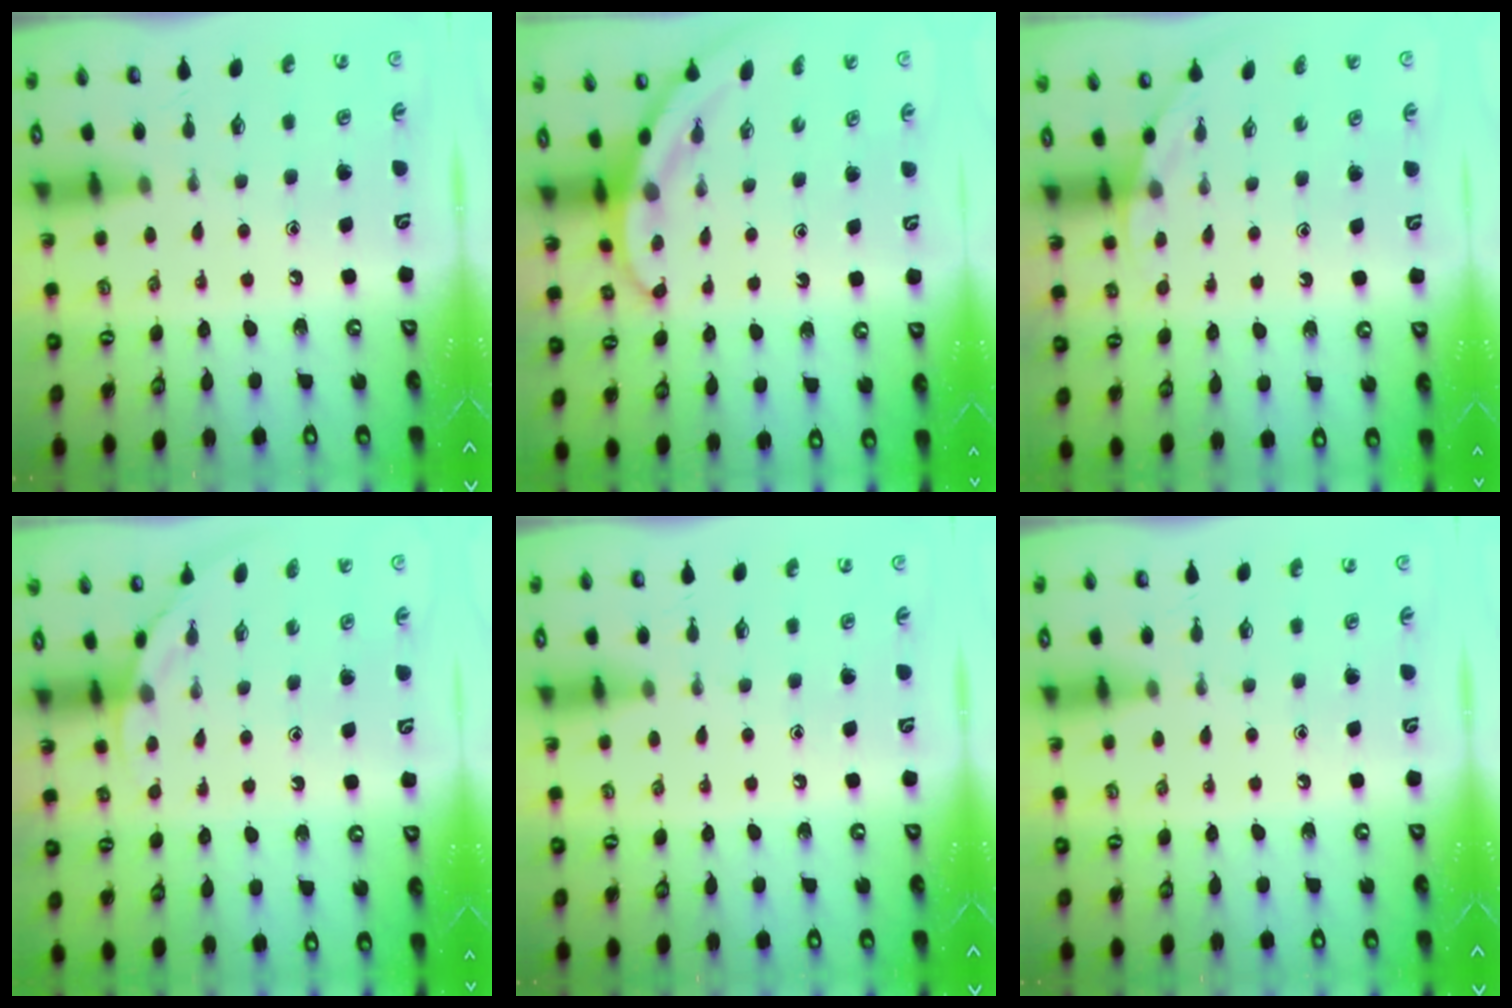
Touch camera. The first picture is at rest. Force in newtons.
{"total": 3.4, "press": 3.4, "slide": 0.1}
{"total": 2.6, "press": 2.6, "slide": 0.1}
{"total": 2.6, "press": 2.6, "slide": 0.1}
{"total": 0.0}
{"total": 0.0}